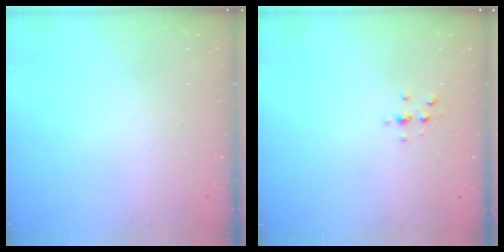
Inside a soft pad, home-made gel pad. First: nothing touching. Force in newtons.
{"total": 2.3, "press": 2.2, "slide": 0.2}